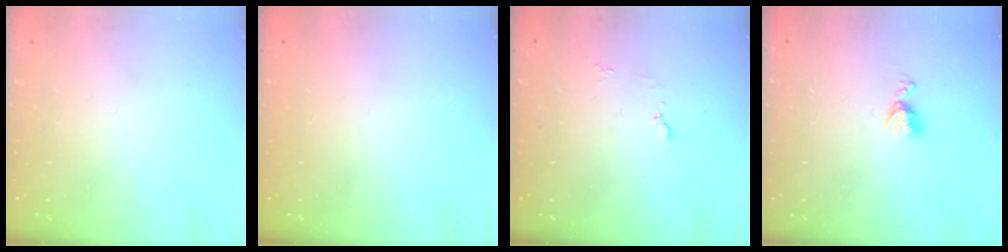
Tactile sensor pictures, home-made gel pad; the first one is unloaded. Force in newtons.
{"total": 1.1, "press": 1.1, "slide": 0.1}
{"total": 4.2, "press": 4.2, "slide": 0.5}
{"total": 5.8, "press": 5.7, "slide": 0.7}